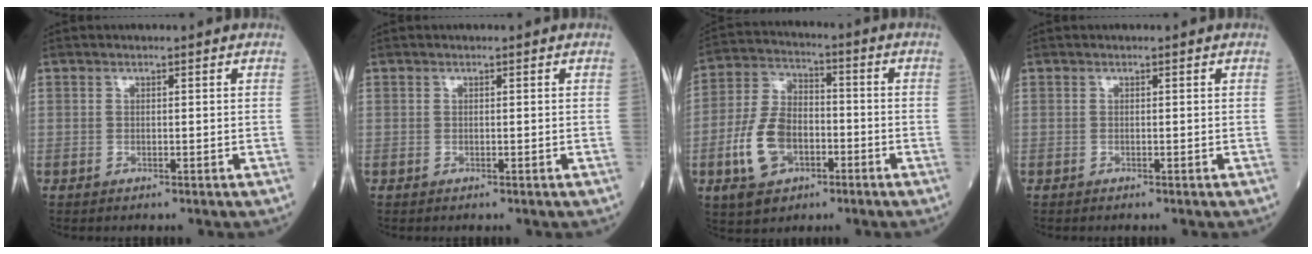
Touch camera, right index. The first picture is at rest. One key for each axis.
{"total": 0.0}
{"total": 11.1, "fx": -3.7, "fy": 6.8, "fz": 7.9, "tx": -0.178, "ty": 0.012, "tz": -0.066}
{"total": 0.0}